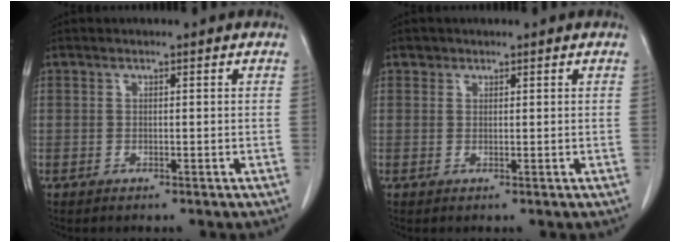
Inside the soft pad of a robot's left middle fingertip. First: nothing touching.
{"total": 0.8, "force": [0.5, 0.6, 0.0], "torque": [0.006, 0.000, 0.007]}